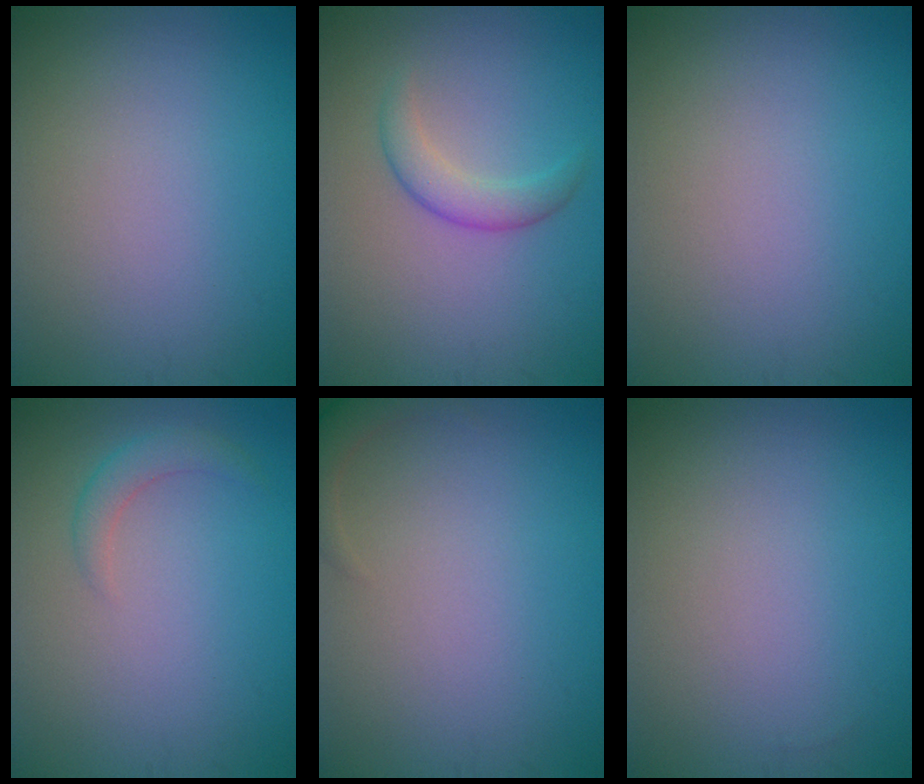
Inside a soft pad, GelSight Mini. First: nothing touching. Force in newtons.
{"total": 2.3, "press": 2.3, "slide": 0.0}
{"total": 0.0}
{"total": 1.6, "press": 1.6, "slide": 0.1}
{"total": 1.7, "press": 1.7, "slide": 0.2}
{"total": 0.0}